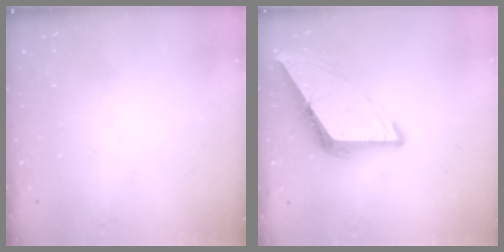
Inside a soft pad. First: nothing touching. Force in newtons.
{"total": 9.5, "press": 9.5, "slide": 1.1}